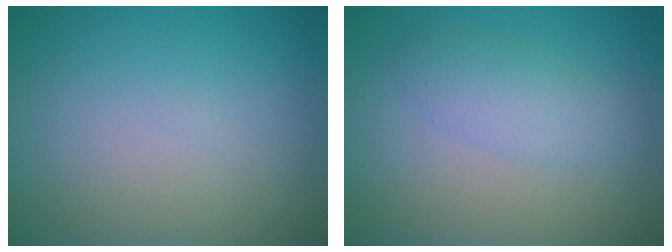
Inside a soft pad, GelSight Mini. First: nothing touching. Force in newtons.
{"total": 2.4, "press": 2.4, "slide": 0.1}